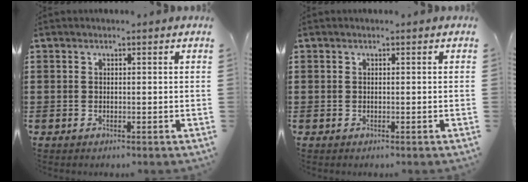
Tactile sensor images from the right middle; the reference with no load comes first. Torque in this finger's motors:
{"motor_torque": [0.80, 0.35, -0.02, 0.02]}